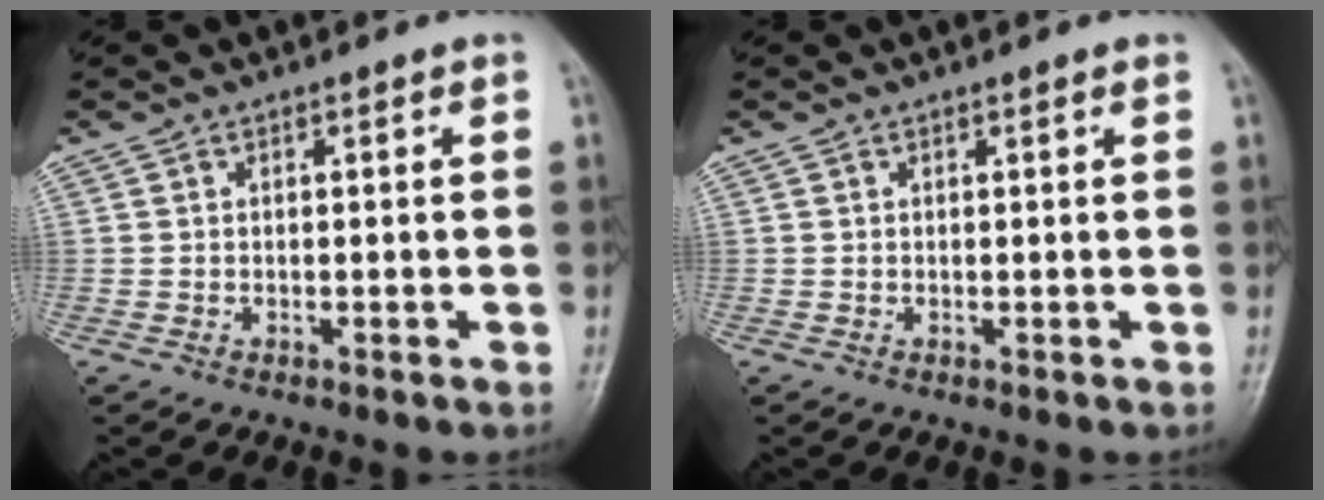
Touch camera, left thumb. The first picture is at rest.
{"total": 0.5, "force": [0.3, 0.0, 0.4], "torque": [-0.008, 0.000, 0.003]}